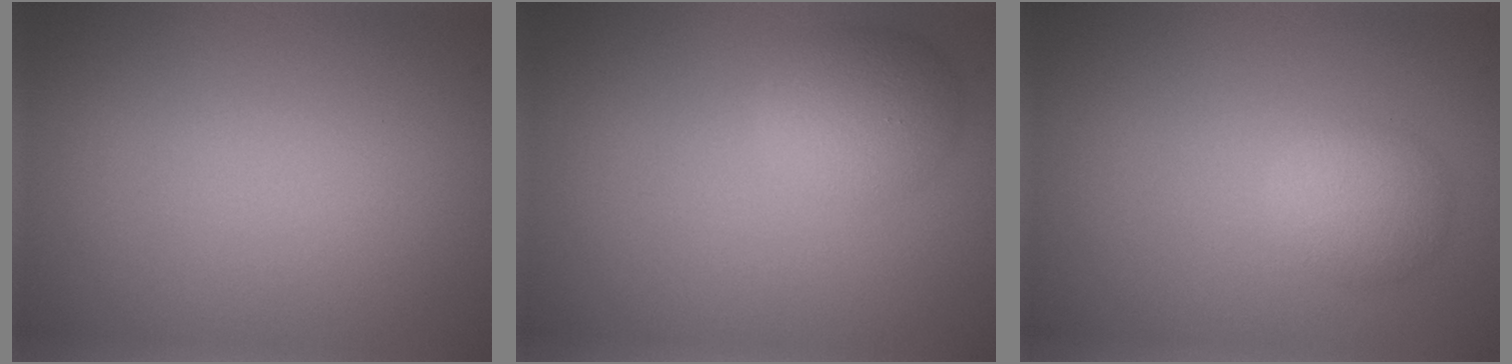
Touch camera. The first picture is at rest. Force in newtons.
{"total": 3.2, "press": 3.2, "slide": 0.2}
{"total": 2.4, "press": 2.4, "slide": 0.0}